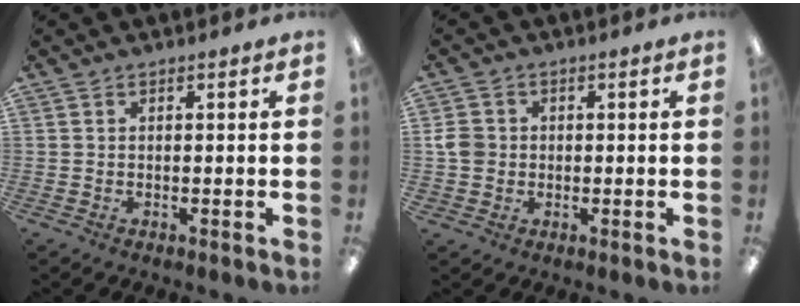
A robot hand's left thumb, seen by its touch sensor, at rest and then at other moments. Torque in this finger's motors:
{"motor_torque": [0.55, 0.69, 0.11, -0.14, 0.00]}